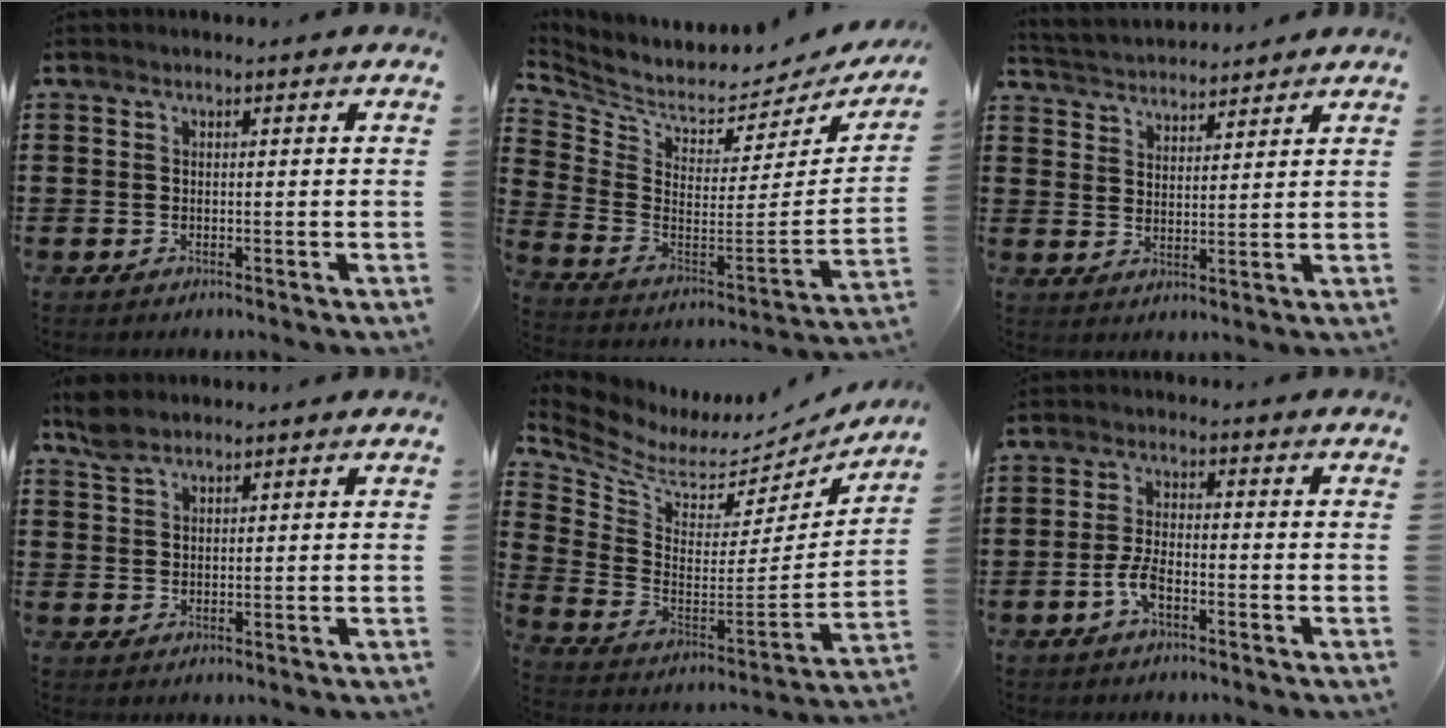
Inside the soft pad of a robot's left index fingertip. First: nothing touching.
{"total": 3.9, "force": [3.4, 1.4, 1.4], "torque": [-0.053, -0.049, 0.052]}
{"total": 3.2, "force": [3.2, 0.1, -0.2], "torque": [-0.010, -0.015, 0.056]}
{"total": 3.2, "force": [2.6, 1.3, 1.4], "torque": [-0.034, 0.004, 0.050]}
{"total": 5.3, "force": [4.0, 2.8, 2.0], "torque": [-0.072, -0.045, 0.066]}
{"total": 3.8, "force": [-1.8, 1.3, 3.1], "torque": [-0.081, -0.005, -0.040]}